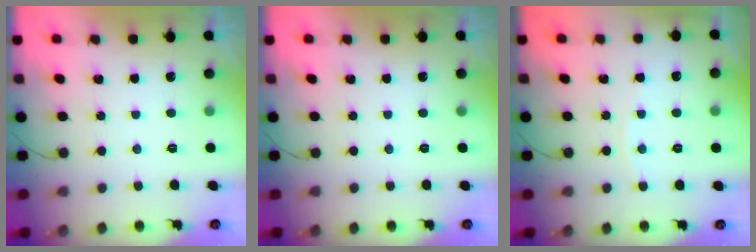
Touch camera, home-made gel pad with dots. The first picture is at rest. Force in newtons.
{"total": 0.0}
{"total": 2.9, "press": 2.8, "slide": 0.4}